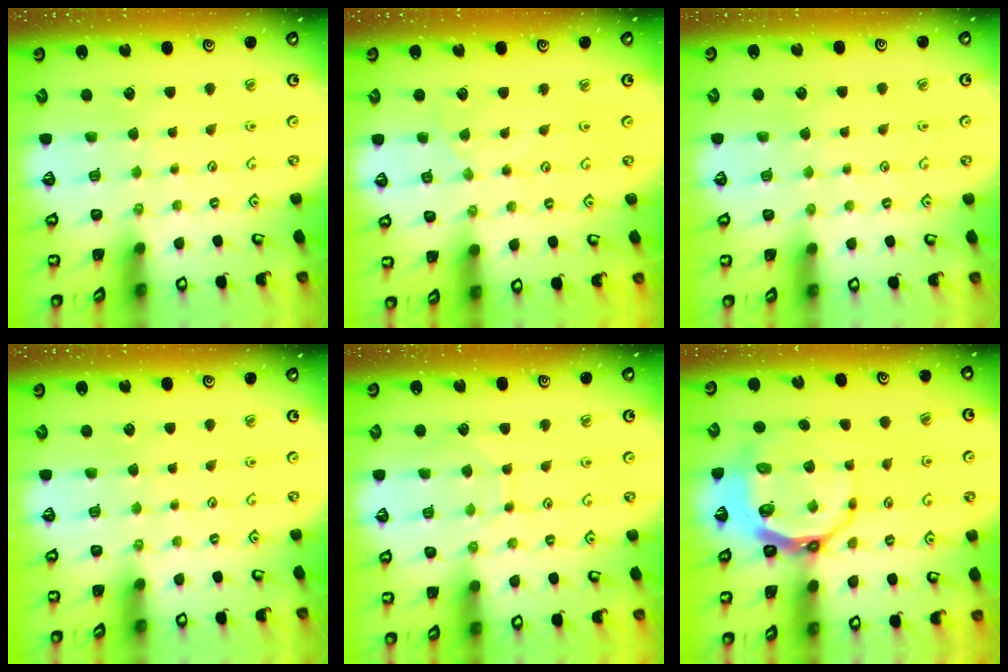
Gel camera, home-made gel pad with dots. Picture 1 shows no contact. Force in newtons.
{"total": 0.6, "press": 0.5, "slide": 0.2}
{"total": 0.9, "press": 0.9, "slide": 0.1}
{"total": 0.0}
{"total": 6.6, "press": 6.5, "slide": 0.5}
{"total": 10.3, "press": 9.6, "slide": 3.9}